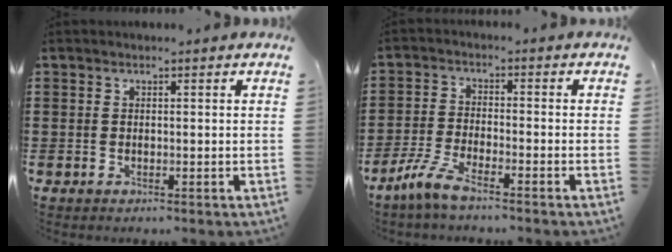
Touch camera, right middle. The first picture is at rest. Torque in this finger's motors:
{"motor_torque": [1.23, -0.76, 0.38, 0.09]}